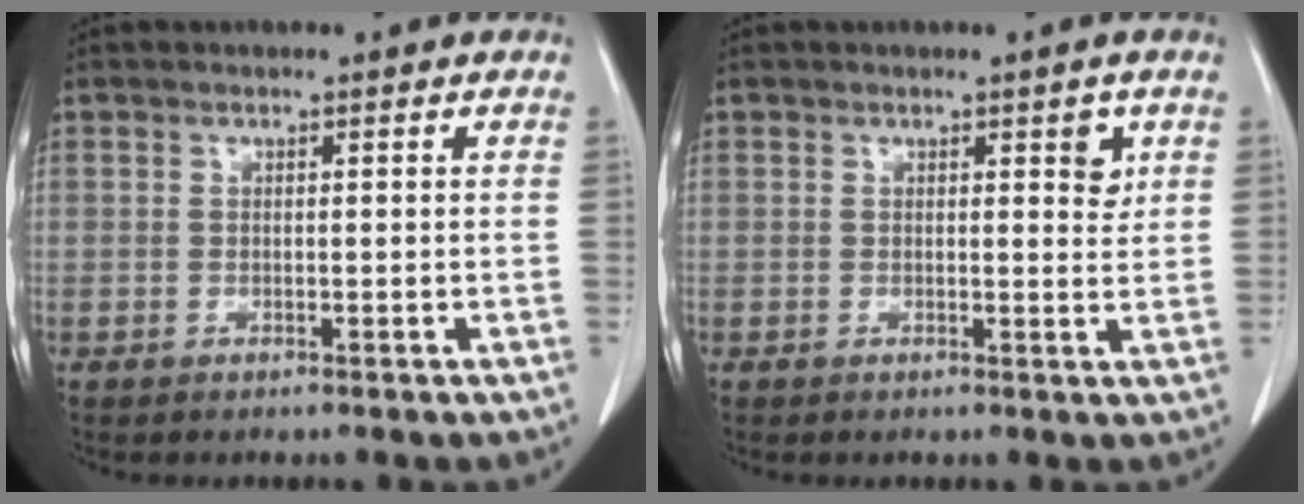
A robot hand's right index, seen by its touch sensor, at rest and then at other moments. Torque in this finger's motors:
{"motor_torque": [0.01, 0.09, 0.02, 0.01]}